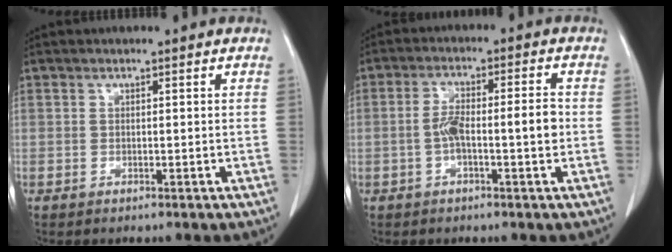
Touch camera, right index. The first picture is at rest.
{"total": 6.3, "force": [-1.0, 1.2, 6.1], "torque": [-0.111, 0.019, -0.016]}